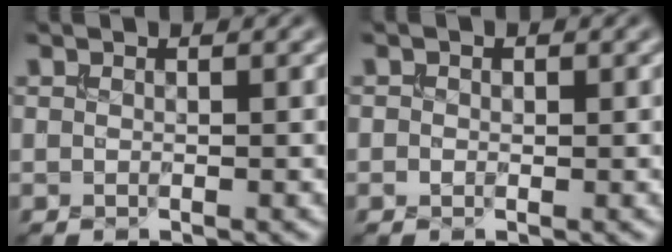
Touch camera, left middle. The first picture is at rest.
{"total": 0.8, "force": [-0.4, 0.6, 0.3], "torque": [0.000, -0.004, -0.006]}